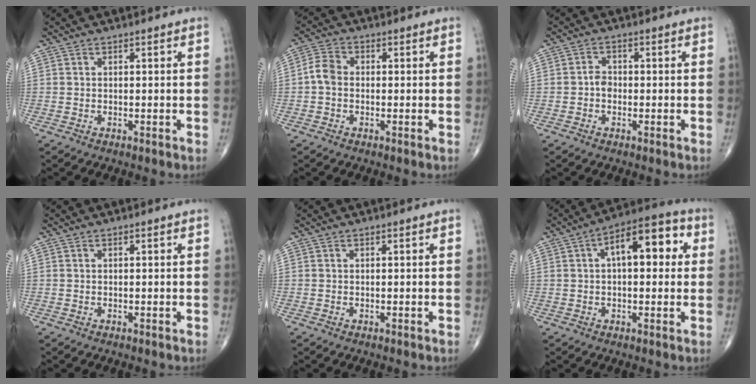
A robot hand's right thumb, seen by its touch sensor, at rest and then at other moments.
{"total": 4.1, "force": [-0.5, 3.1, 2.7], "torque": [-0.050, 0.012, -0.018]}
{"total": 2.1, "force": [-0.6, 1.6, 1.2], "torque": [-0.009, 0.006, -0.016]}
{"total": 0.0}
{"total": 0.0}
{"total": 12.4, "force": [2.7, 5.9, 10.5], "torque": [-0.132, 0.028, 0.032]}